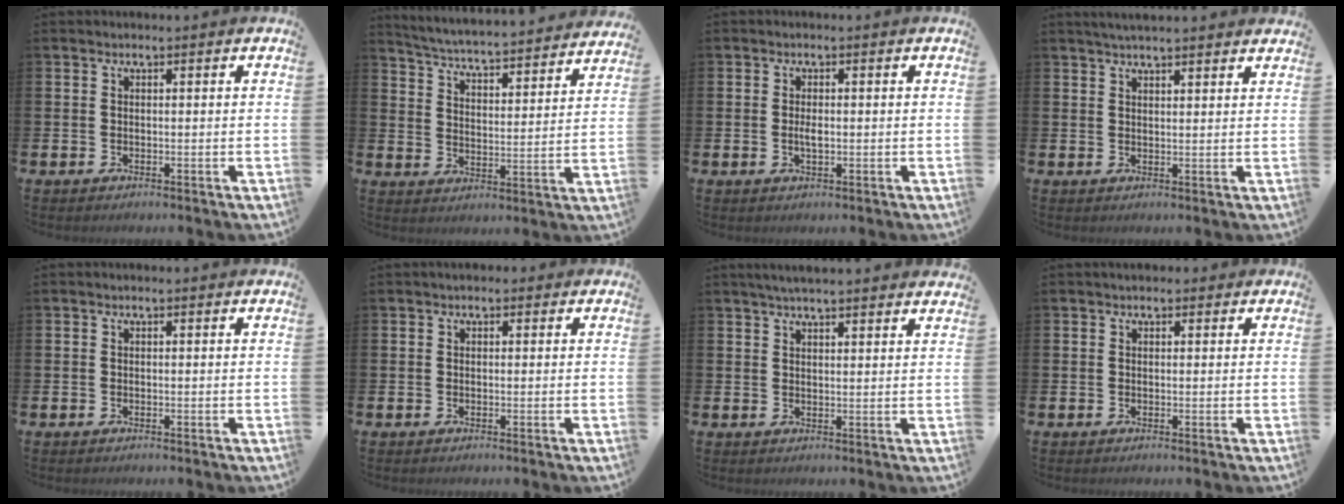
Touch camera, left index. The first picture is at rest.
{"total": 5.2, "force": [5.1, 0.1, 0.9], "torque": [-0.040, -0.051, 0.082]}
{"total": 1.6, "force": [0.0, 0.6, 1.5], "torque": [-0.023, -0.001, -0.003]}
{"total": 3.0, "force": [2.9, 0.1, 0.7], "torque": [-0.012, -0.009, 0.052]}
{"total": 0.0}
{"total": 0.9, "force": [0.5, 0.7, 0.3], "torque": [0.009, 0.005, 0.005]}
{"total": 3.7, "force": [3.6, 0.0, 0.9], "torque": [-0.019, -0.013, 0.064]}
{"total": 1.2, "force": [1.0, 0.7, 0.2], "torque": [0.008, 0.004, 0.015]}